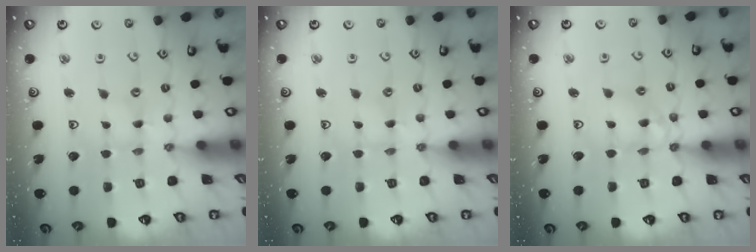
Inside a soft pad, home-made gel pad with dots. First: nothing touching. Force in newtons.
{"total": 0.0}
{"total": 8.3, "press": 8.2, "slide": 0.9}